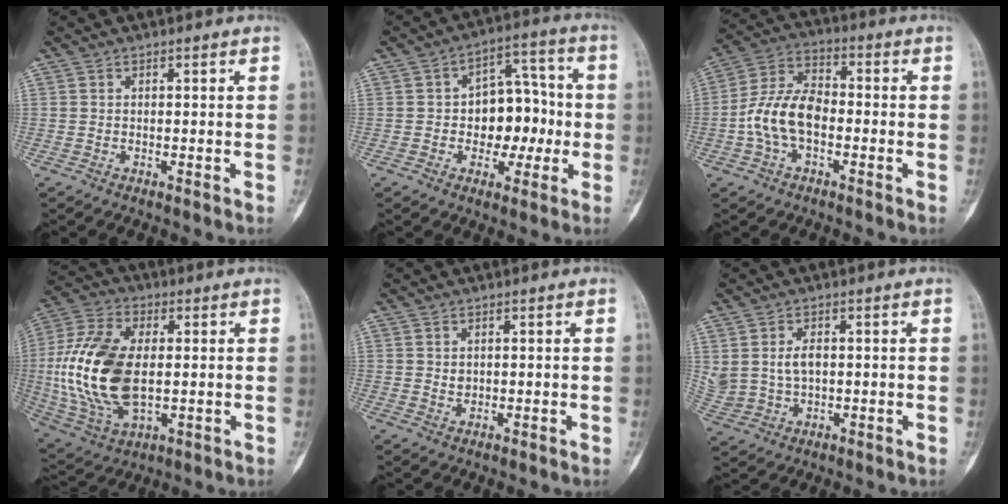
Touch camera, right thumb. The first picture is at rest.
{"total": 11.7, "force": [-1.1, 8.1, 8.5], "torque": [-0.064, 0.039, -0.020]}
{"total": 11.1, "force": [-2.3, 6.7, 8.6], "torque": [-0.167, 0.037, -0.051]}
{"total": 20.2, "force": [-0.2, 11.1, 16.9], "torque": [-0.365, -0.005, 0.005]}
{"total": 2.8, "force": [0.7, 2.1, 1.7], "torque": [-0.023, -0.009, 0.021]}
{"total": 6.4, "force": [1.1, 4.4, 4.5], "torque": [-0.086, -0.001, 0.035]}